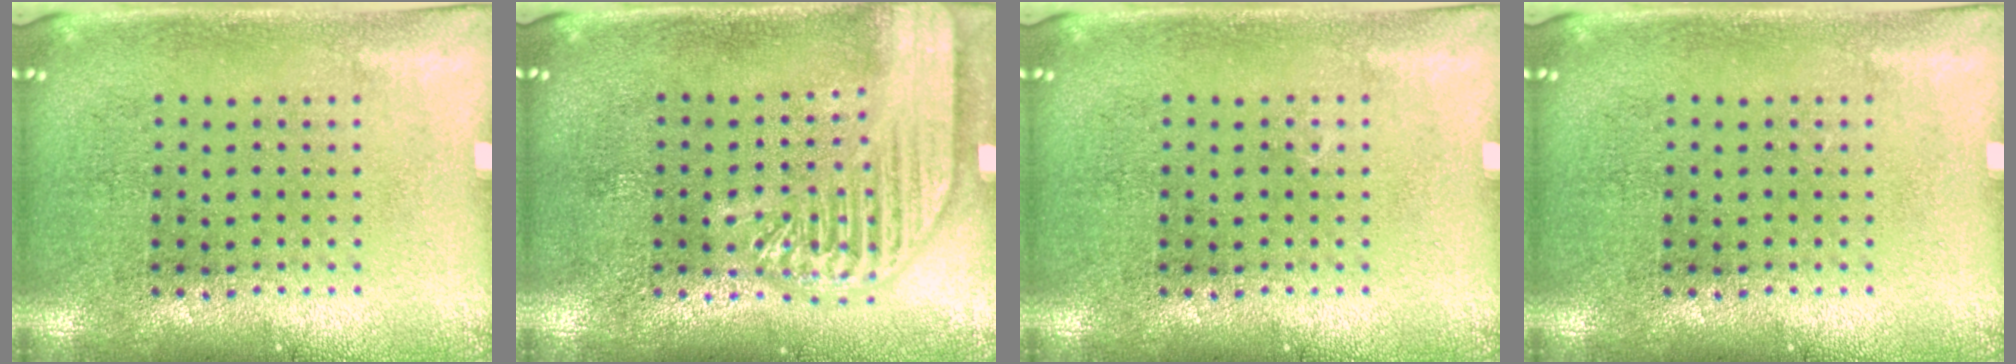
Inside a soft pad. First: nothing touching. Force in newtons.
{"total": 2.4, "press": 2.4, "slide": 0.3}
{"total": 0.0}
{"total": 0.0}